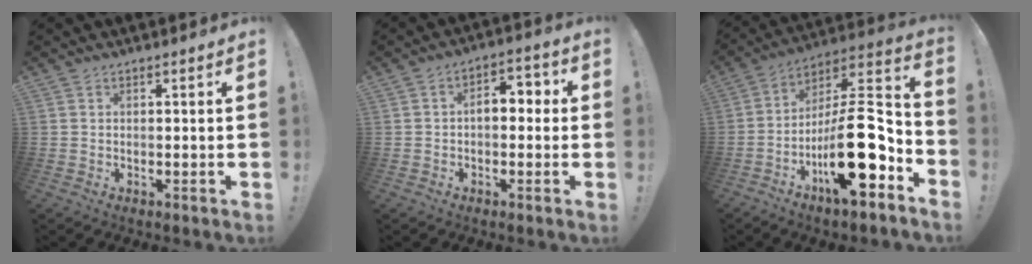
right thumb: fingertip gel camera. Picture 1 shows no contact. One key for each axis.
{"total": 7.1, "fx": 0.3, "fy": 4.4, "fz": 5.6, "tx": -0.078, "ty": 0.011, "tz": 0.001}
{"total": 22.8, "fx": -6.7, "fy": 8.3, "fz": 20.2, "tx": -0.340, "ty": 0.035, "tz": -0.106}